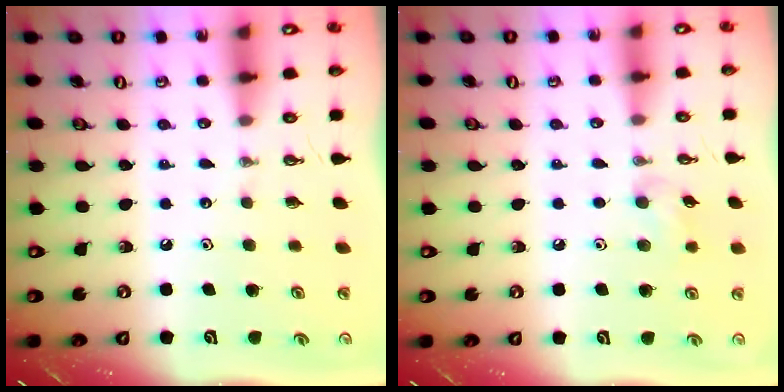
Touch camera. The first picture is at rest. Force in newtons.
{"total": 8.2, "press": 7.9, "slide": 2.3}